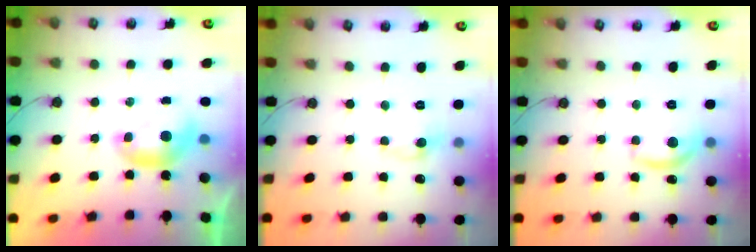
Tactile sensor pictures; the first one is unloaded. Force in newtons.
{"total": 0.0}
{"total": 8.1, "press": 8.0, "slide": 0.6}